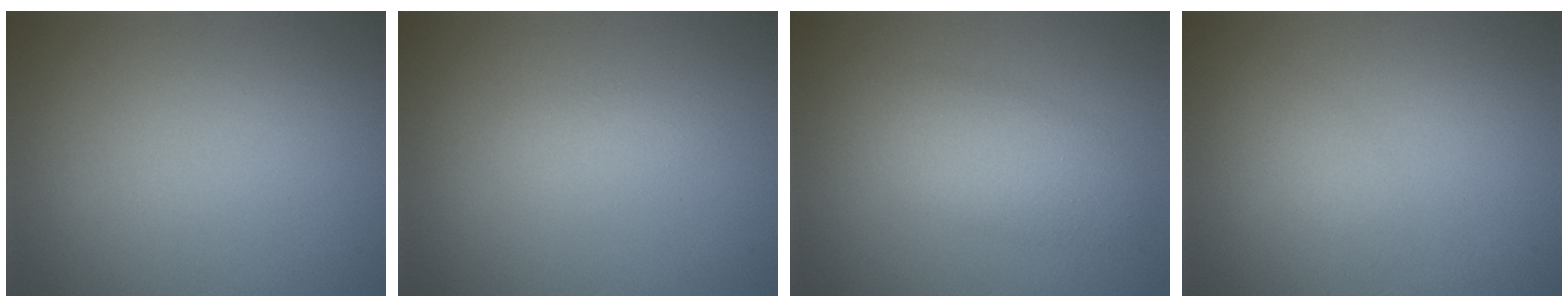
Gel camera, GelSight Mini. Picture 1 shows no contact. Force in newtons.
{"total": 1.1, "press": 1.1, "slide": 0.1}
{"total": 3.8, "press": 3.8, "slide": 0.1}
{"total": 1.1, "press": 1.1, "slide": 0.0}